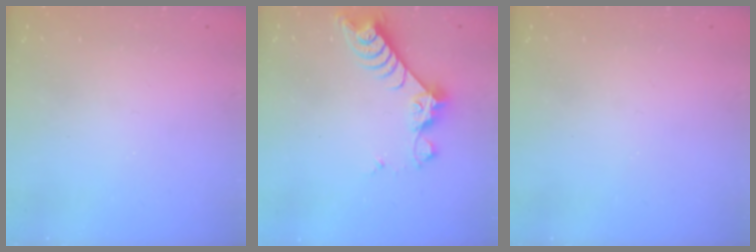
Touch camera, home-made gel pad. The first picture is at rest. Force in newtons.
{"total": 8.1, "press": 8.1, "slide": 0.7}
{"total": 0.0}